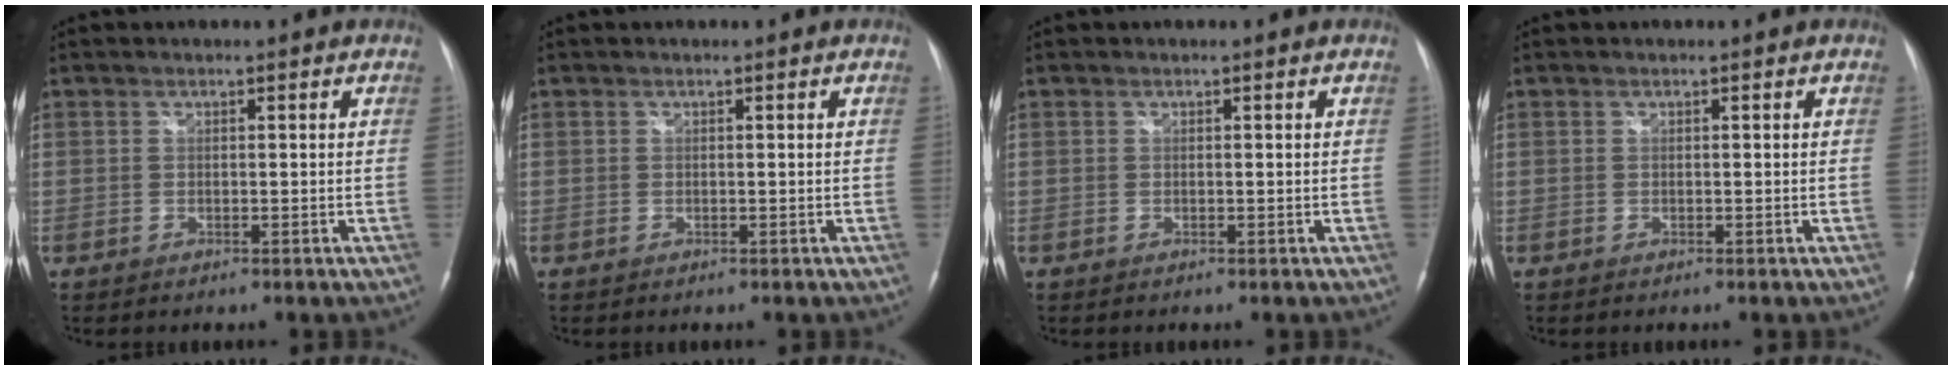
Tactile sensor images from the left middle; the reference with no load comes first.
{"total": 0.0}
{"total": 0.0}
{"total": 0.0}